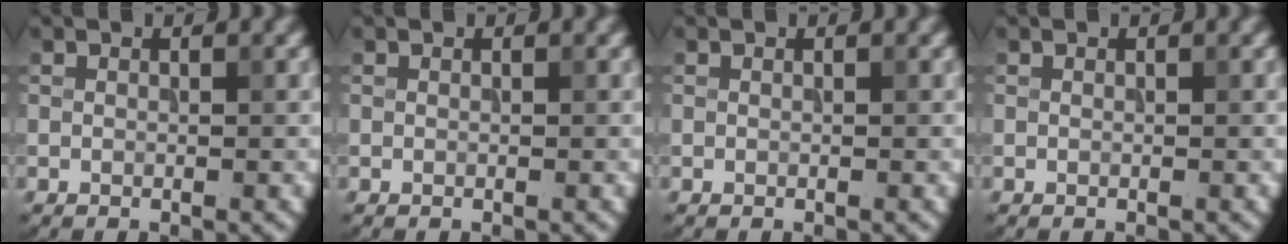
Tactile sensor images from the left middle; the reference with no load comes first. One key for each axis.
{"total": 0.0}
{"total": 0.0}
{"total": 0.0}